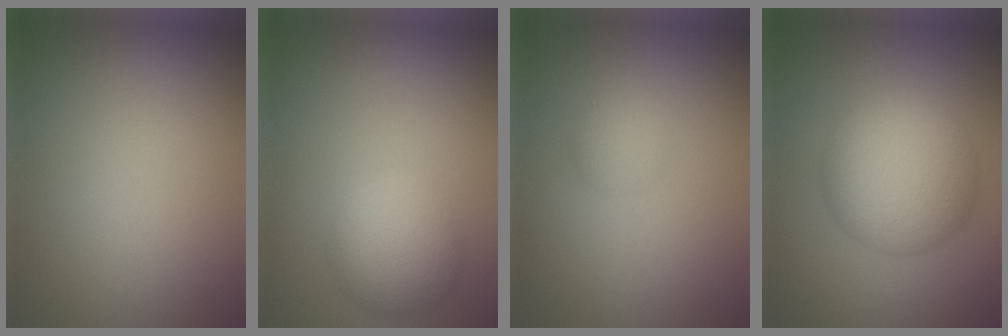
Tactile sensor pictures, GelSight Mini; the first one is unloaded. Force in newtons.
{"total": 4.1, "press": 4.0, "slide": 0.1}
{"total": 1.7, "press": 1.7, "slide": 0.0}
{"total": 8.3, "press": 8.3, "slide": 0.2}